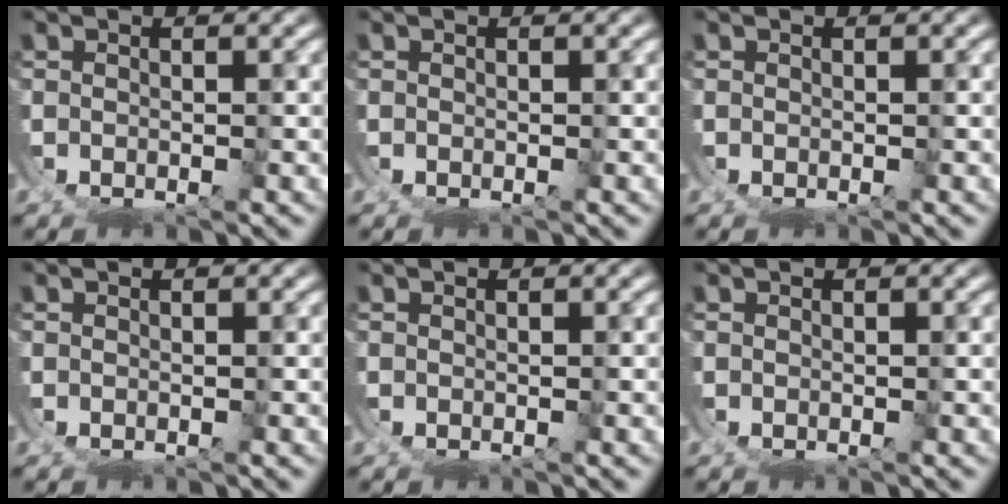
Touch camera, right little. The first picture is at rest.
{"total": 0.0}
{"total": 0.0}
{"total": 0.0}
{"total": 0.0}
{"total": 0.0}